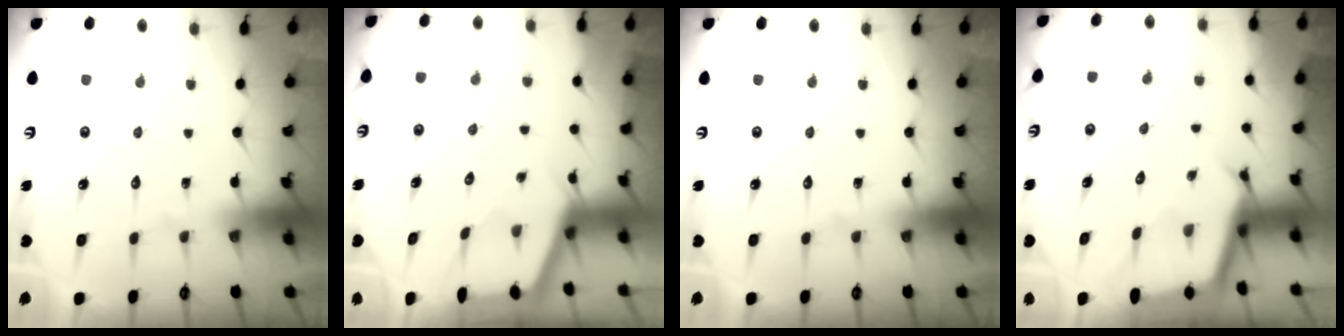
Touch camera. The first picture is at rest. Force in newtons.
{"total": 2.4, "press": 2.4, "slide": 0.4}
{"total": 0.0}
{"total": 2.7, "press": 2.7, "slide": 0.1}